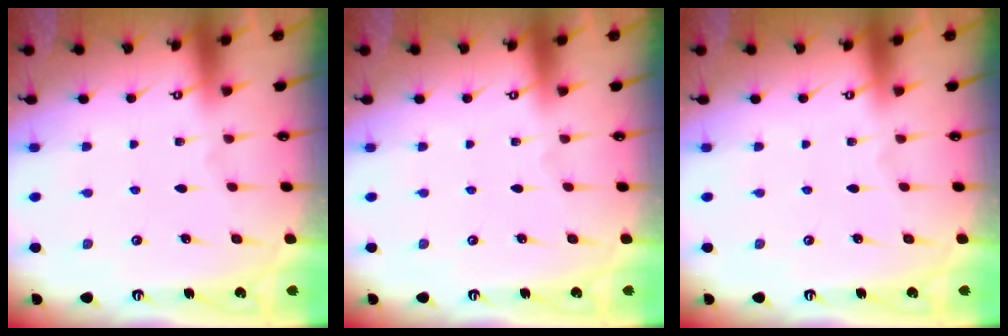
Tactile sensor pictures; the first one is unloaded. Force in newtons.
{"total": 0.0}
{"total": 0.0}